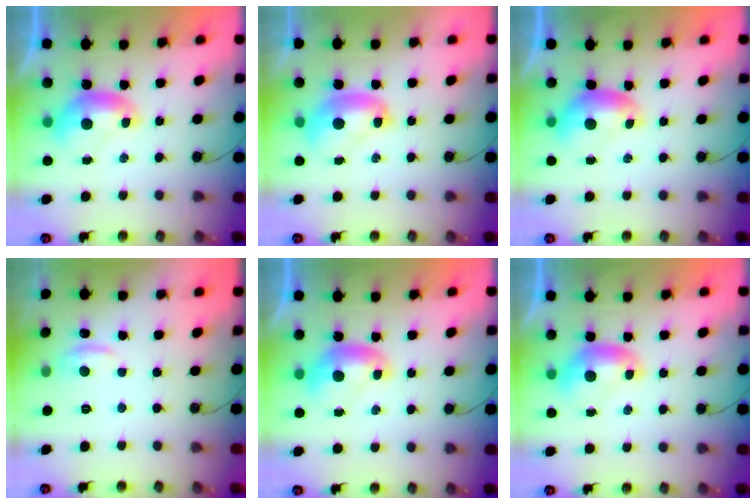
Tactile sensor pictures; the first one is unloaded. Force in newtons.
{"total": 2.3, "press": 2.3, "slide": 0.3}
{"total": 0.0}
{"total": 1.7, "press": 1.6, "slide": 0.7}
{"total": 0.0}
{"total": 0.0}